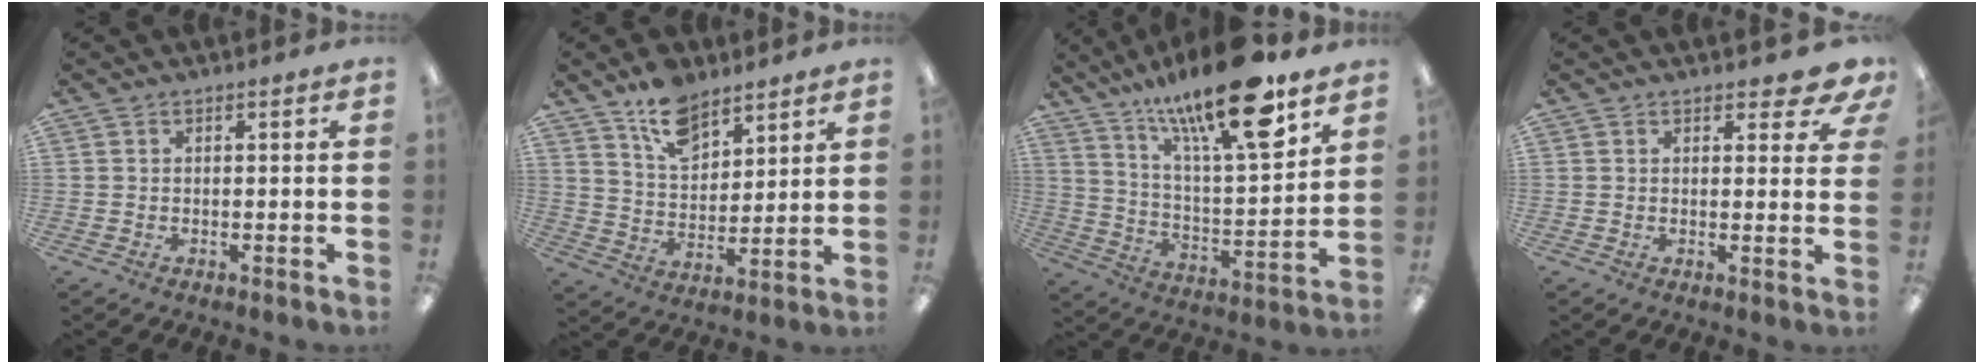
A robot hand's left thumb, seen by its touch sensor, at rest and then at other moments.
{"total": 11.4, "force": [8.5, 6.0, 4.6], "torque": [-0.077, -0.044, 0.156]}
{"total": 21.6, "force": [15.5, 5.3, 14.1], "torque": [-0.236, -0.094, 0.253]}
{"total": 4.4, "force": [3.1, 2.0, 2.3], "torque": [-0.018, -0.016, 0.052]}